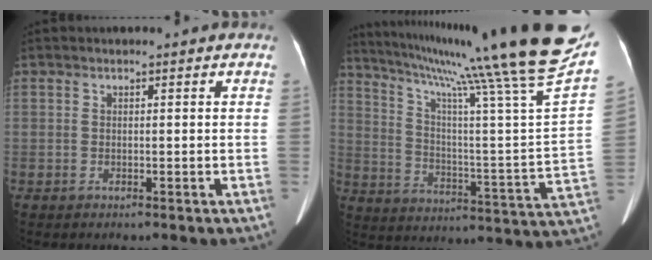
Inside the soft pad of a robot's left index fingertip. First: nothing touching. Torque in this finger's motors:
{"motor_torque": [1.11, -1.03, 0.66, 0.21]}